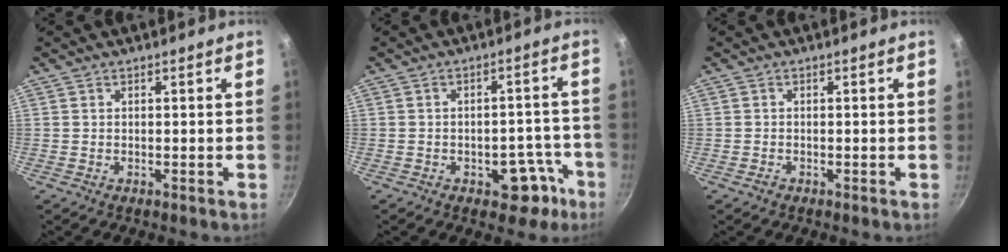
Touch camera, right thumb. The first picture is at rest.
{"total": 7.6, "force": [-4.0, 4.5, 4.7], "torque": [-0.026, 0.043, -0.044]}
{"total": 0.6, "force": [-0.4, 0.4, 0.1], "torque": [0.000, 0.001, -0.011]}